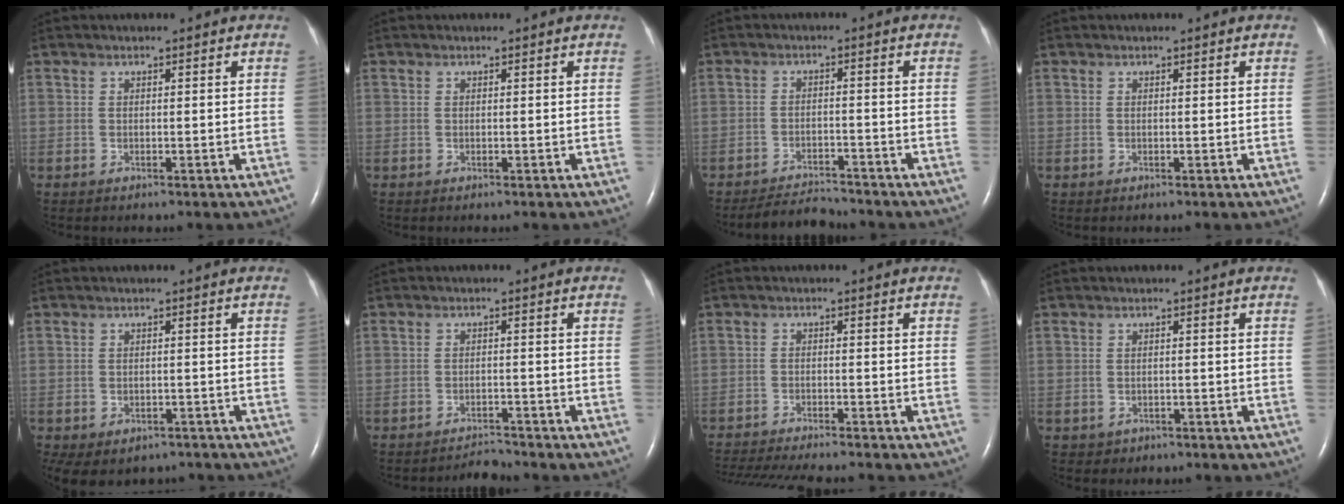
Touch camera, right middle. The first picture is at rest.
{"total": 0.0}
{"total": 4.5, "force": [-4.5, 0.2, 0.2], "torque": [-0.009, -0.014, -0.076]}
{"total": 0.0}
{"total": 8.2, "force": [-5.7, 5.2, 2.7], "torque": [-0.052, 0.003, -0.069]}
{"total": 2.4, "force": [-2.3, -0.2, -0.5], "torque": [0.007, -0.013, -0.033]}
{"total": 12.7, "force": [-11.5, 0.8, 5.3], "torque": [-0.092, -0.021, -0.175]}
{"total": 1.2, "force": [-0.7, 1.0, -0.1], "torque": [-0.004, 0.005, -0.005]}